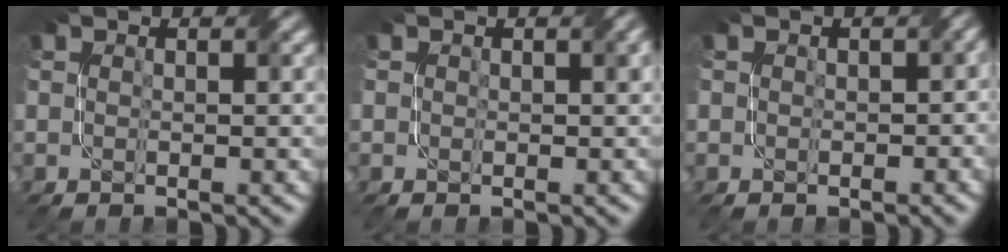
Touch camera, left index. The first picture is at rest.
{"total": 0.6, "force": [0.1, 0.4, 0.4], "torque": [-0.003, 0.004, 0.006]}
{"total": 1.3, "force": [-0.1, 1.1, 0.8], "torque": [-0.004, -0.001, 0.004]}